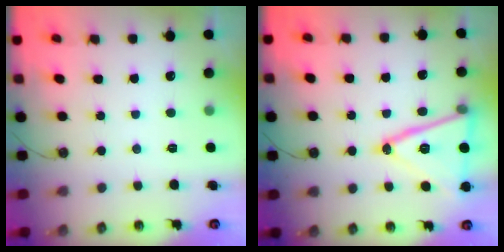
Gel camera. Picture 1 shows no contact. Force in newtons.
{"total": 18.7, "press": 18.5, "slide": 3.1}